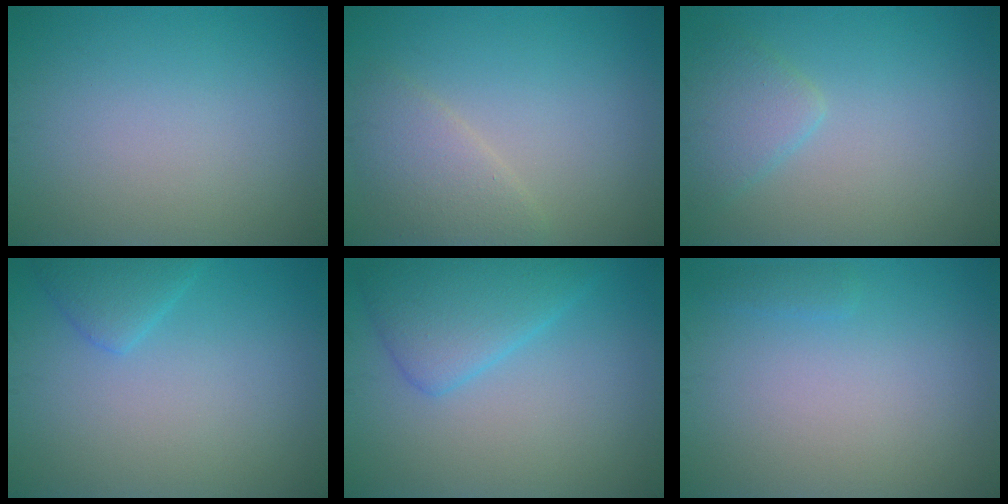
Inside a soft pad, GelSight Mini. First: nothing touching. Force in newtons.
{"total": 2.9, "press": 2.9, "slide": 0.1}
{"total": 2.5, "press": 2.5, "slide": 0.2}
{"total": 1.6, "press": 1.6, "slide": 0.0}
{"total": 4.6, "press": 4.6, "slide": 0.3}
{"total": 0.7, "press": 0.7, "slide": 0.0}